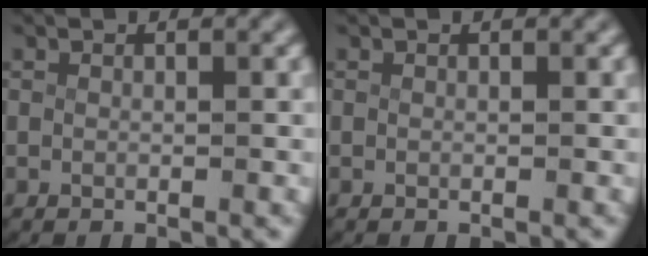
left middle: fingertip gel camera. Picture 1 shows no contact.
{"total": 0.0}